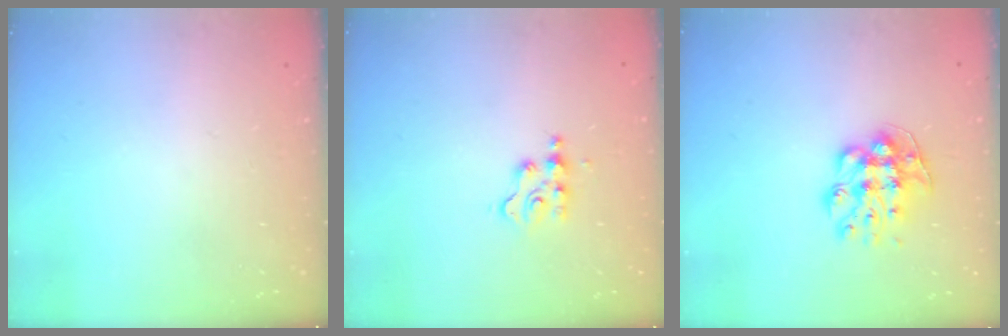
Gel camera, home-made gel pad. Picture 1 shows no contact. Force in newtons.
{"total": 4.1, "press": 4.1, "slide": 0.5}
{"total": 11.0, "press": 10.9, "slide": 0.8}